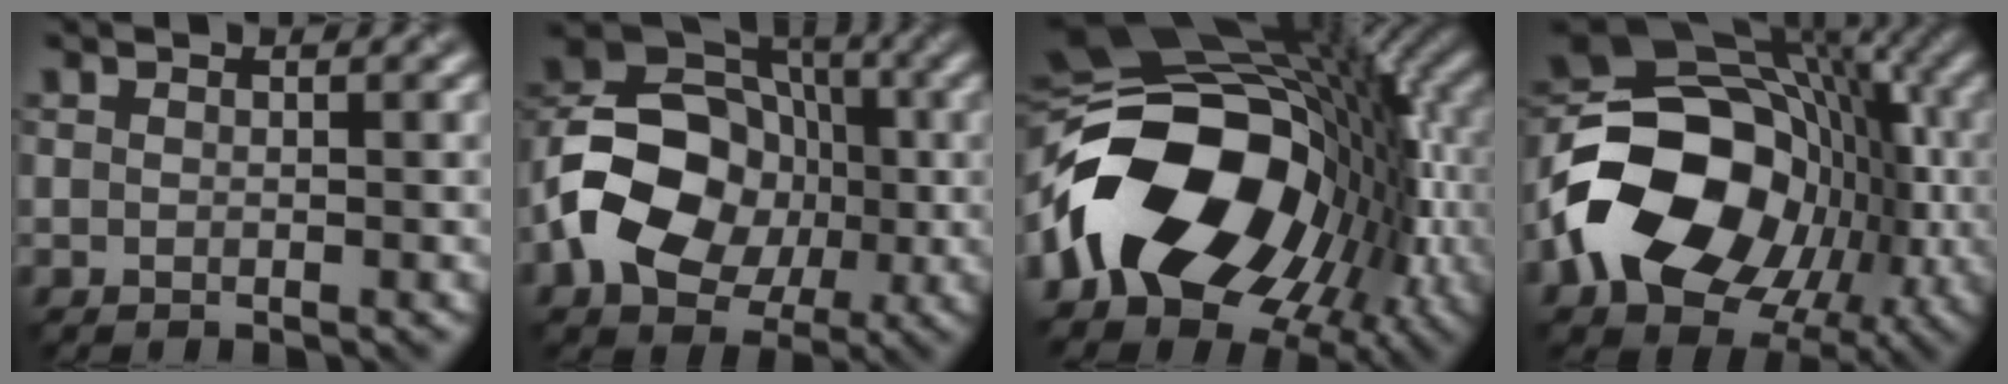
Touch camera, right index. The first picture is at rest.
{"total": 12.2, "force": [-2.7, 9.1, 7.7], "torque": [-0.135, -0.004, -0.061]}
{"total": 17.2, "force": [-4.8, 11.4, 12.0], "torque": [-0.199, -0.005, -0.094]}
{"total": 15.9, "force": [-4.6, 11.4, 10.0], "torque": [-0.175, -0.006, -0.089]}